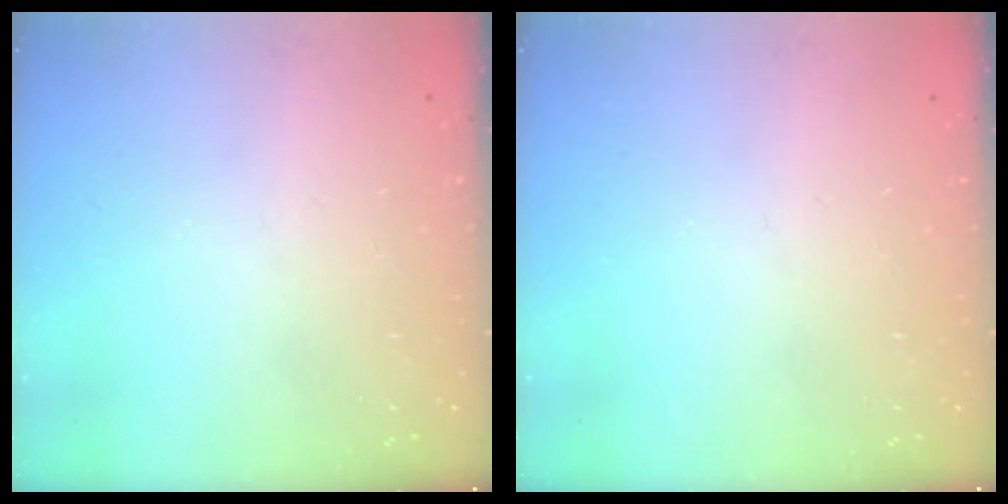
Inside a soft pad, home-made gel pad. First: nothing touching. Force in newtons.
{"total": 0.0}